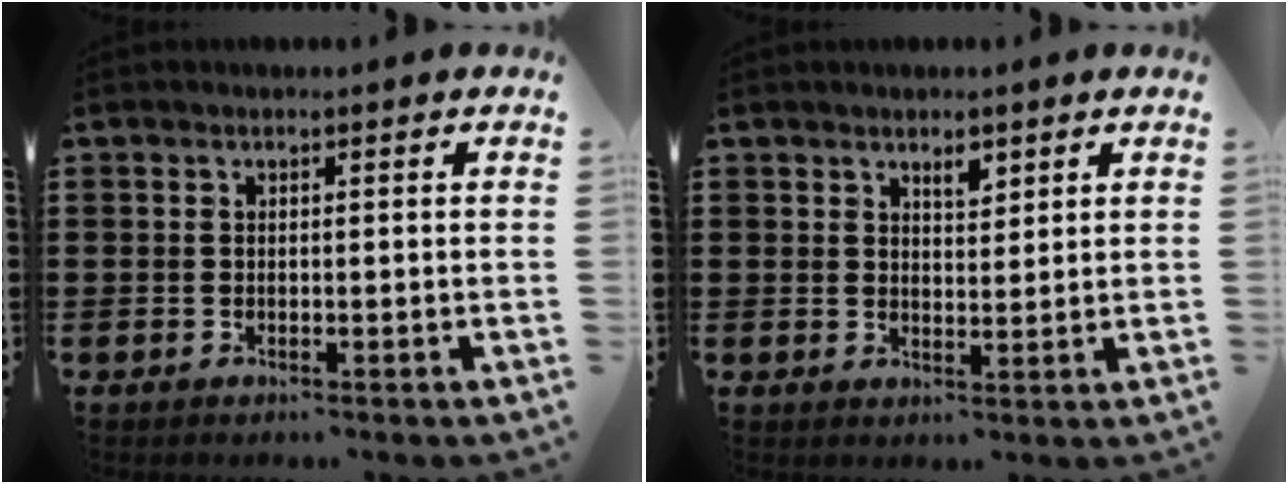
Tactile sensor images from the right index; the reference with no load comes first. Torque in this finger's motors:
{"motor_torque": [0.05, -0.01, 0.02, 0.02]}